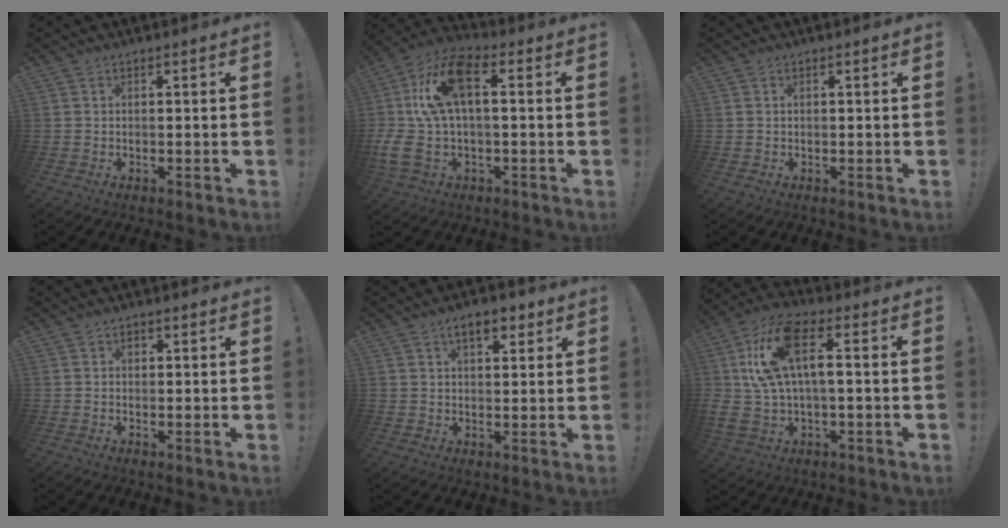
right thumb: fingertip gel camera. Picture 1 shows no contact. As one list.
[{"total": 16.2, "force": [2.2, 8.1, 13.9], "torque": [-0.276, 0.007, 0.041]}, {"total": 0.0}, {"total": 1.0, "force": [0.4, 0.8, 0.4], "torque": [-0.006, 0.002, 0.007]}, {"total": 6.3, "force": [3.5, 3.1, 4.2], "torque": [-0.065, -0.003, 0.061]}, {"total": 16.3, "force": [3.6, 7.7, 14.0], "torque": [-0.265, 0.003, 0.061]}]